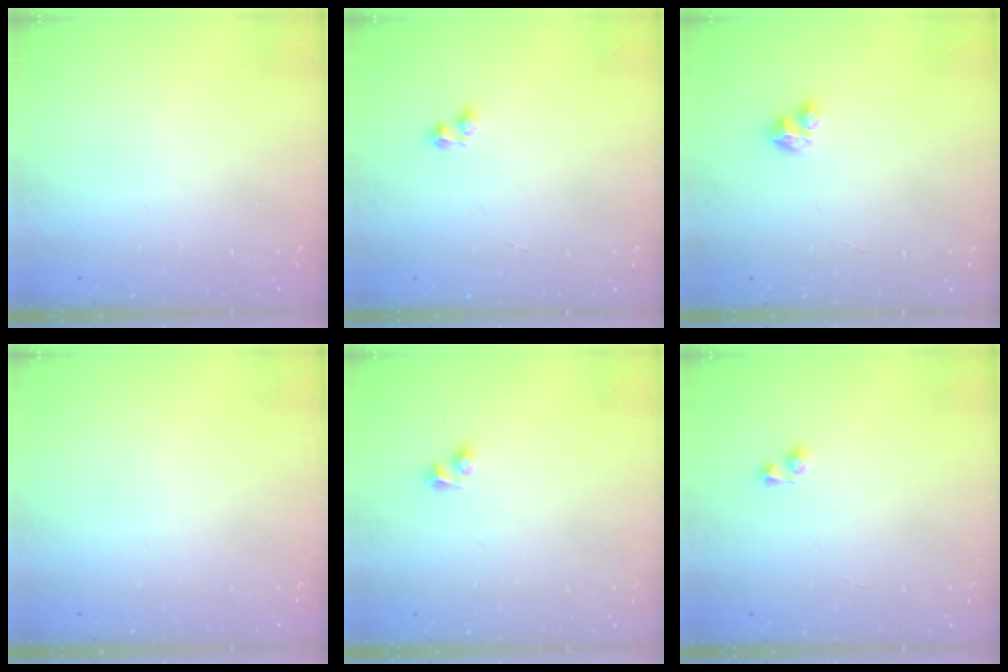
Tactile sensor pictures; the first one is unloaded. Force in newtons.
{"total": 1.2, "press": 1.0, "slide": 0.6}
{"total": 2.8, "press": 2.8, "slide": 0.2}
{"total": 0.0}
{"total": 2.7, "press": 2.4, "slide": 1.1}
{"total": 2.9, "press": 2.9, "slide": 0.2}